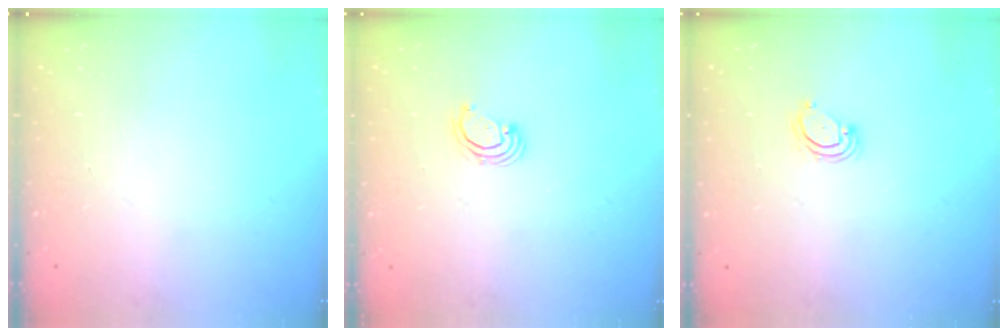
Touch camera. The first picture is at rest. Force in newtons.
{"total": 2.8, "press": 2.8, "slide": 0.3}
{"total": 3.2, "press": 3.2, "slide": 0.3}